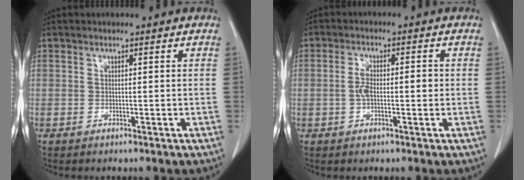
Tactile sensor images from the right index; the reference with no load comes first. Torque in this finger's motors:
{"motor_torque": [0.18, -0.06, 0.08, 0.04]}